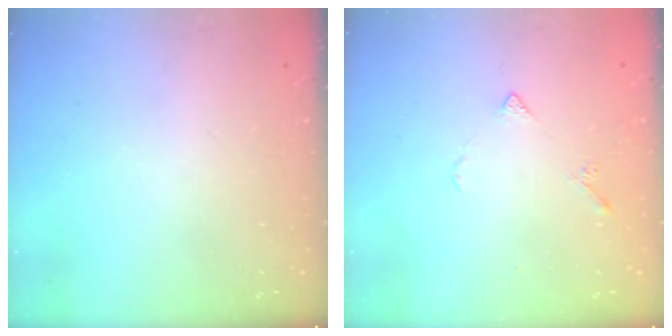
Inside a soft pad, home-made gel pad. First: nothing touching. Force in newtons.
{"total": 3.0, "press": 3.0, "slide": 0.6}